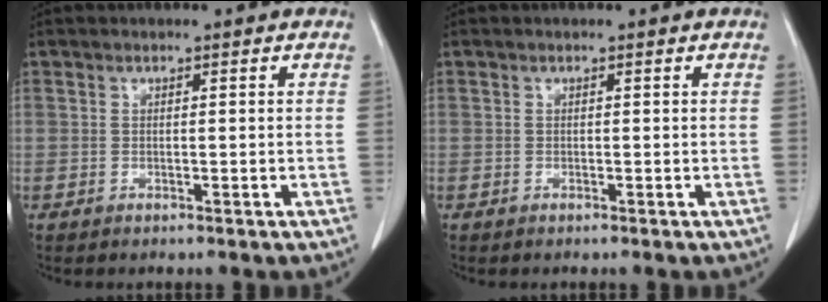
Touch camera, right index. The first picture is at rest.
{"total": 0.0}